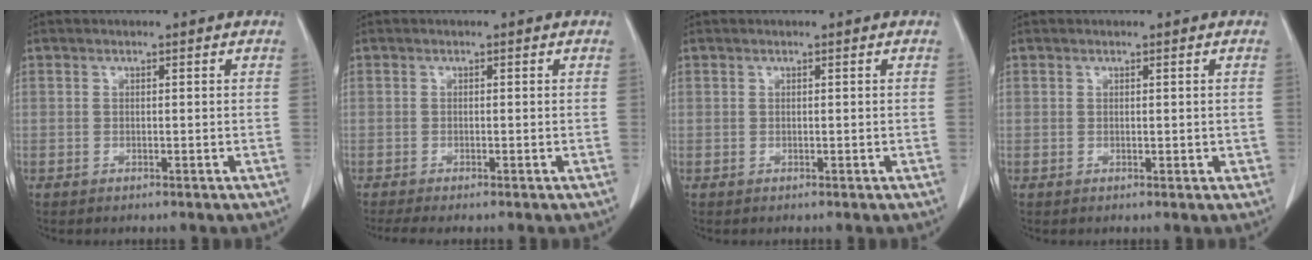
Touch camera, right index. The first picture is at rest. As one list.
[{"total": 2.8, "force": [-2.3, 0.1, 1.6], "torque": [-0.024, -0.006, -0.038]}, {"total": 0.0}, {"total": 0.9, "force": [0.1, 0.7, 0.6], "torque": [-0.004, 0.000, 0.004]}]